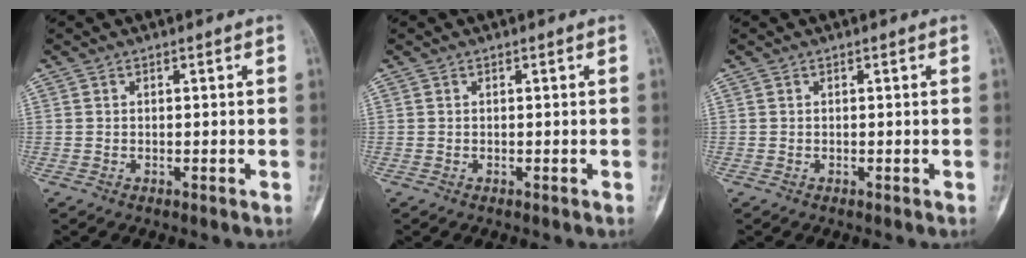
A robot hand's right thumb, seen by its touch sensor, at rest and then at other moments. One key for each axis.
{"total": 0.0}
{"total": 0.0}